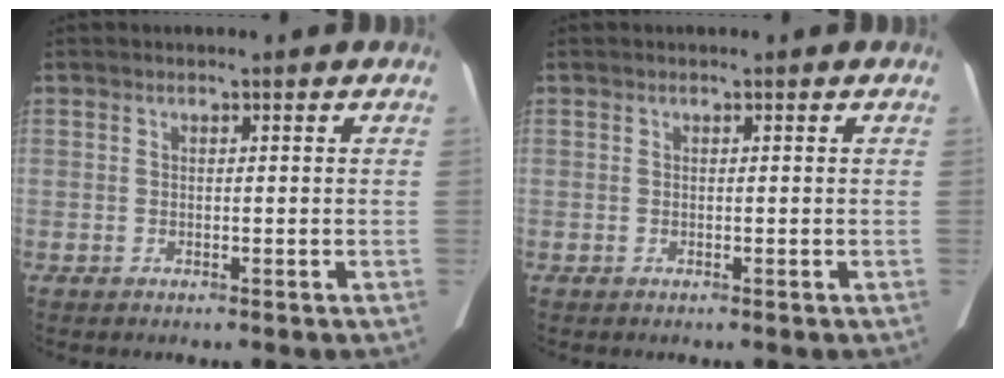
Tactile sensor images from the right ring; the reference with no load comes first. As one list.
[{"total": 0.0}]